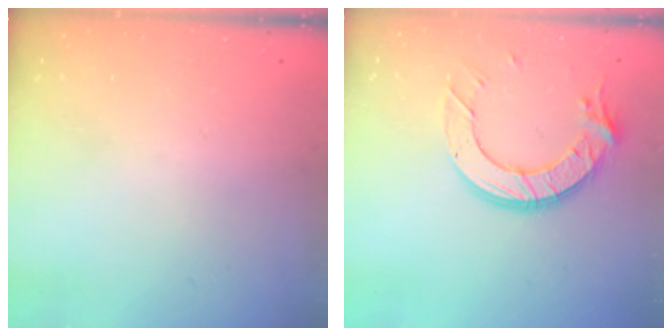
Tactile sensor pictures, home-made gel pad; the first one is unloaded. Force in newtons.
{"total": 13.4, "press": 13.3, "slide": 0.8}